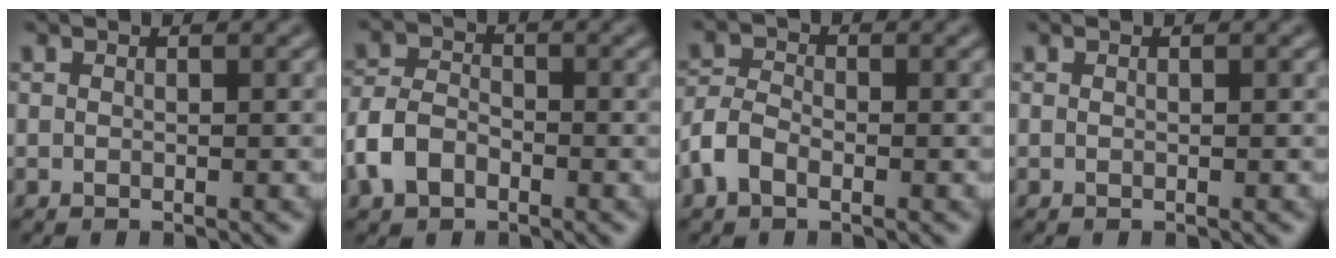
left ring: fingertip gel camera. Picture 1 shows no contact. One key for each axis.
{"total": 3.7, "fx": -1.9, "fy": 2.4, "fz": 2.0, "tx": -0.043, "ty": 0.003, "tz": -0.046}
{"total": 2.8, "fx": -1.4, "fy": 1.6, "fz": 1.8, "tx": -0.035, "ty": 0.006, "tz": -0.037}
{"total": 0.0}